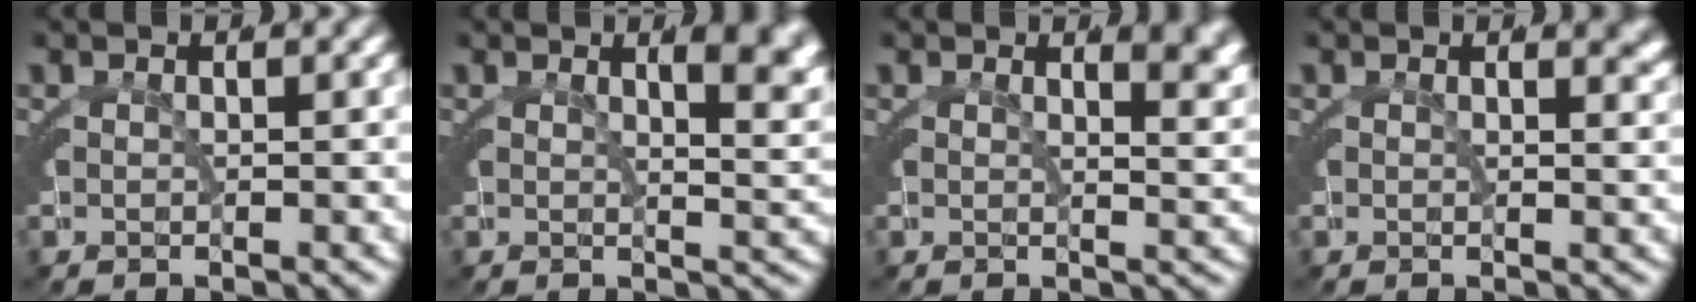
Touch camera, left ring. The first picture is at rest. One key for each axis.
{"total": 5.5, "fx": 2.1, "fy": 1.3, "fz": 4.9, "tx": -0.036, "ty": 0.000, "tz": 0.033}
{"total": 4.2, "fx": 1.9, "fy": 1.3, "fz": 3.5, "tx": -0.024, "ty": -0.002, "tz": 0.029}
{"total": 2.0, "fx": 1.1, "fy": 0.7, "fz": 1.6, "tx": -0.015, "ty": -0.001, "tz": 0.014}